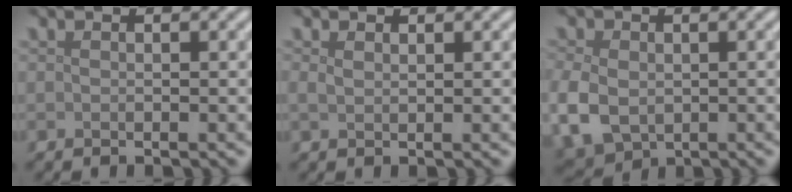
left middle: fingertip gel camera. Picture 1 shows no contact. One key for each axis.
{"total": 0.8, "fx": 0.5, "fy": 0.4, "fz": 0.5, "tx": -0.014, "ty": 0.001, "tz": 0.011}
{"total": 5.7, "fx": -1.0, "fy": 4.4, "fz": 3.5, "tx": -0.096, "ty": -0.017, "tz": -0.018}